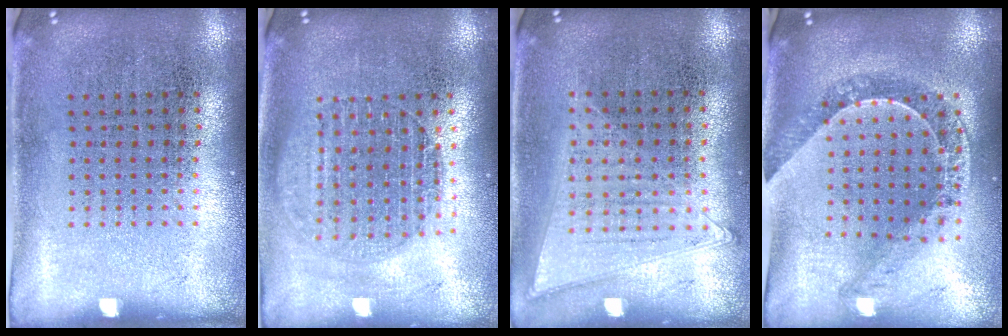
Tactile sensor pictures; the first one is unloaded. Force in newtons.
{"total": 1.6, "press": 1.4, "slide": 0.8}
{"total": 1.1, "press": 1.0, "slide": 0.3}
{"total": 1.1, "press": 1.1, "slide": 0.2}